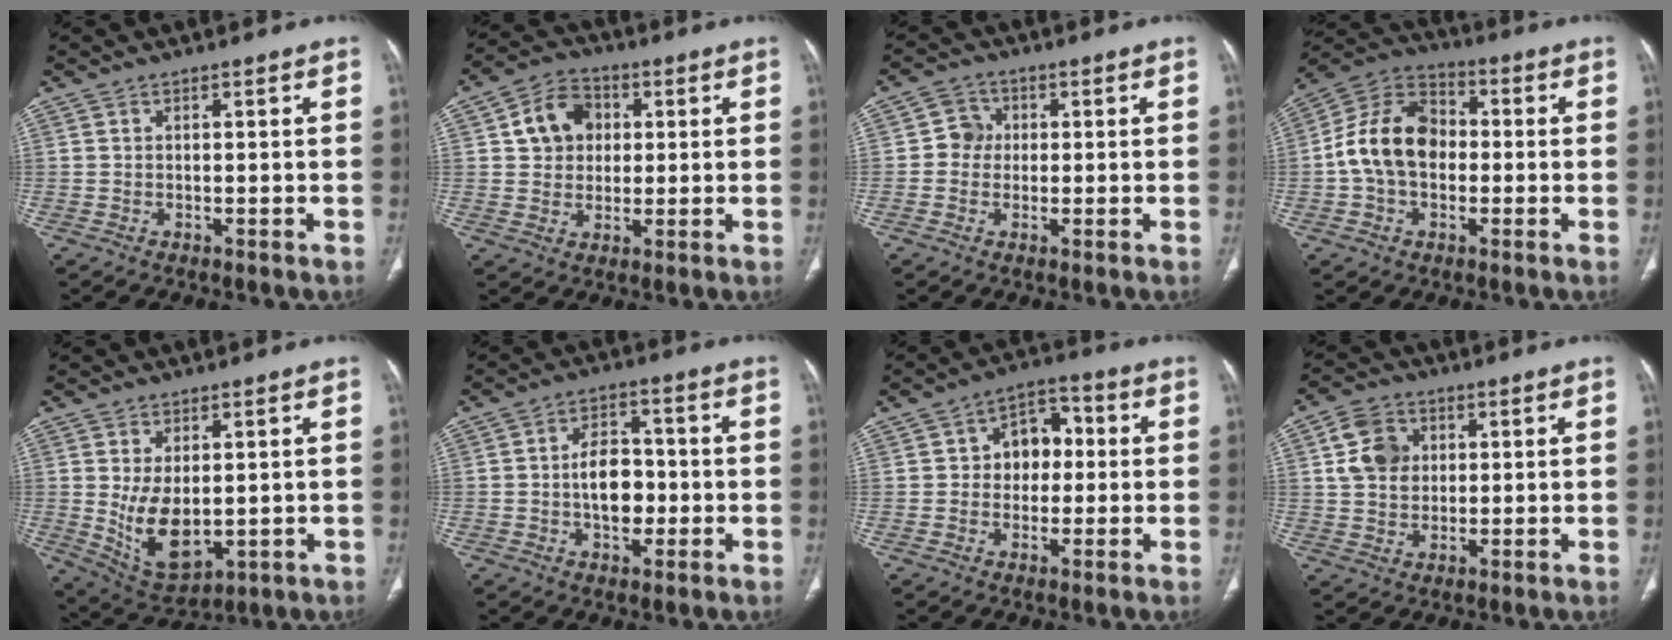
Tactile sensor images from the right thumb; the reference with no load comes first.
{"total": 9.4, "force": [2.1, 7.8, 4.8], "torque": [-0.050, 0.005, 0.029]}
{"total": 4.0, "force": [0.1, 3.8, 1.3], "torque": [0.003, 0.010, -0.006]}
{"total": 14.1, "force": [-0.6, 10.2, 9.7], "torque": [-0.163, 0.036, -0.021]}
{"total": 10.5, "force": [0.0, 6.0, 8.6], "torque": [-0.136, -0.016, 0.026]}
{"total": 8.8, "force": [-1.2, 5.8, 6.5], "torque": [-0.080, 0.019, -0.023]}
{"total": 9.0, "force": [0.8, 6.7, 5.9], "torque": [-0.048, 0.024, 0.005]}
{"total": 8.3, "force": [2.0, 6.7, 4.5], "torque": [-0.061, -0.001, 0.034]}